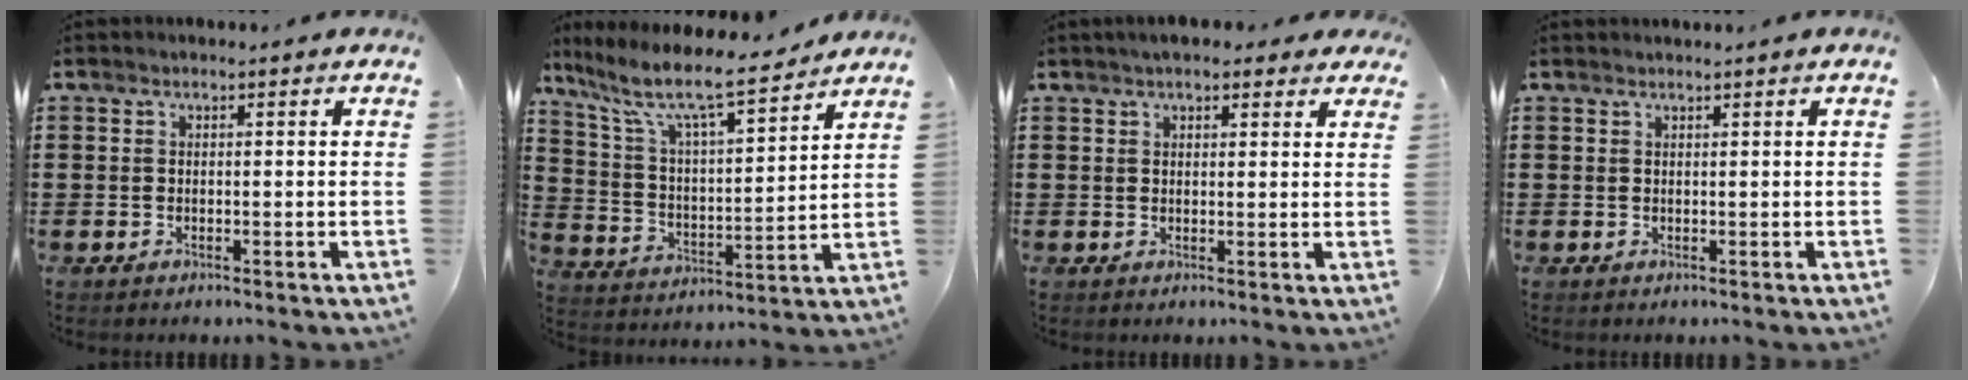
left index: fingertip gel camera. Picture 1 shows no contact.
{"total": 8.6, "force": [6.9, 1.1, 5.0], "torque": [-0.127, -0.046, 0.111]}
{"total": 3.3, "force": [2.7, 1.2, 1.5], "torque": [-0.036, 0.005, 0.049]}
{"total": 0.5, "force": [0.5, -0.2, 0.2], "torque": [-0.005, -0.003, 0.010]}